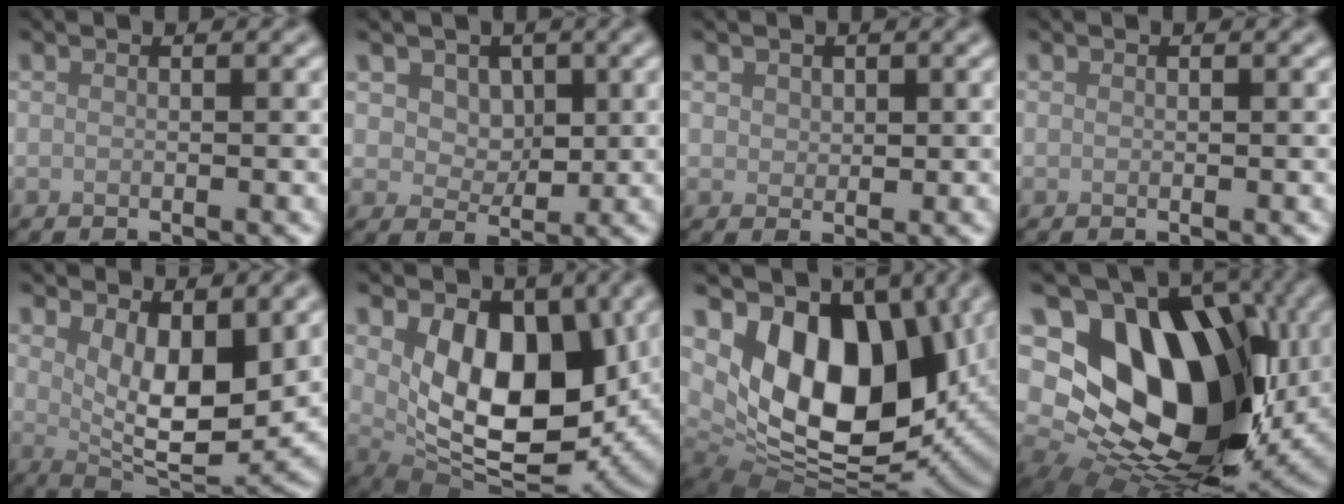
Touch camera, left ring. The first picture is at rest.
{"total": 4.5, "force": [2.0, 3.4, 2.2], "torque": [-0.050, -0.012, 0.038]}
{"total": 1.3, "force": [0.7, 1.0, 0.4], "torque": [-0.008, -0.003, 0.012]}
{"total": 0.0}
{"total": 8.1, "force": [2.6, 3.5, 6.8], "torque": [-0.113, -0.023, 0.047]}
{"total": 10.2, "force": [2.2, 6.0, 8.0], "torque": [-0.128, -0.027, 0.043]}
{"total": 14.2, "force": [3.3, 9.1, 10.5], "torque": [-0.158, -0.021, 0.060]}
{"total": 18.4, "force": [3.1, 13.2, 12.5], "torque": [-0.205, -0.022, 0.079]}